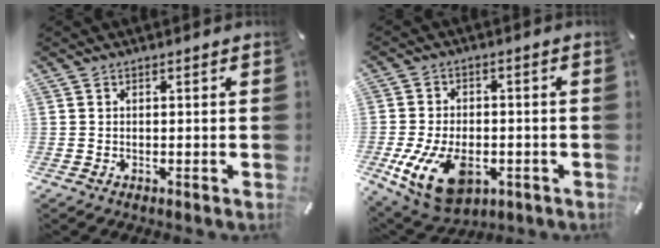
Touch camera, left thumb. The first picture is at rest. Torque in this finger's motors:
{"motor_torque": [0.73, 1.20, 0.69, 0.33, 0.17]}